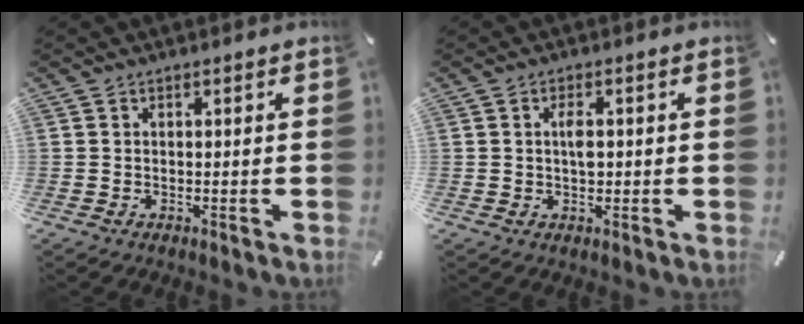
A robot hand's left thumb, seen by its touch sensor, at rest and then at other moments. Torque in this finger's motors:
{"motor_torque": [0.03, -0.13, 0.25, 0.17, 0.02]}